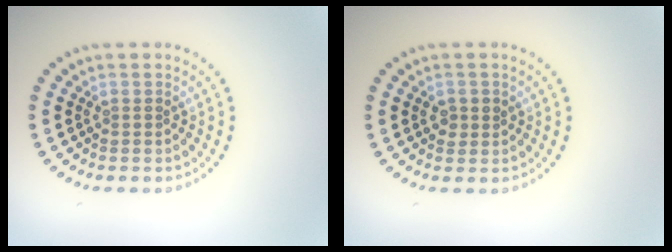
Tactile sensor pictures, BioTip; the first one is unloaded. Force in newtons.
{"total": 1.3, "press": 1.3, "slide": 0.2}